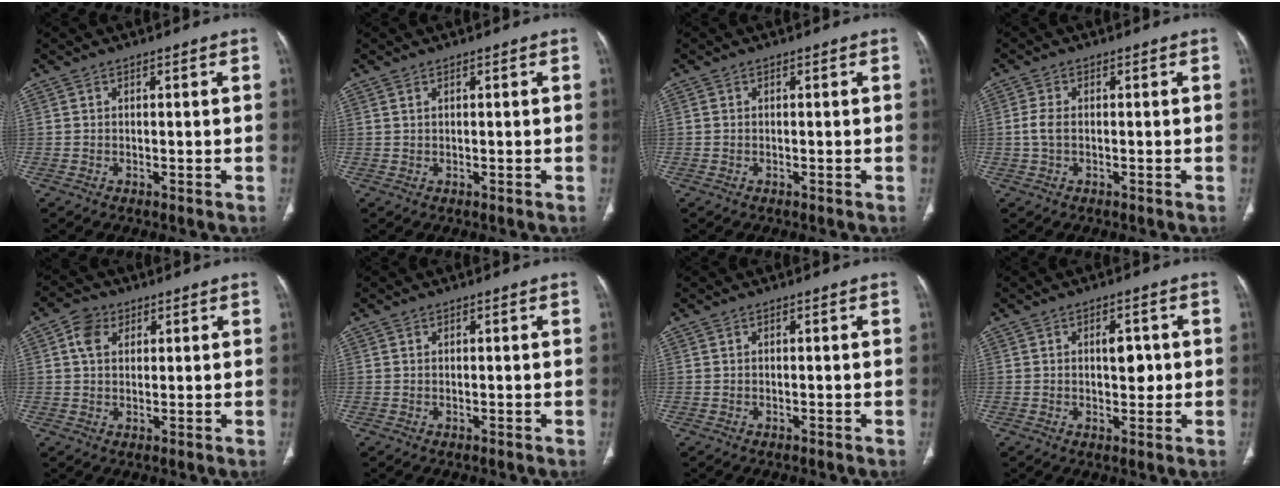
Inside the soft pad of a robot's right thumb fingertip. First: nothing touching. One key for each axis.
{"total": 0.5, "fx": 0.4, "fy": 0.2, "fz": 0.3, "tx": -0.007, "ty": 0.002, "tz": 0.008}
{"total": 0.0}
{"total": 2.6, "fx": -0.2, "fy": 1.4, "fz": 2.2, "tx": -0.054, "ty": 0.006, "tz": -0.006}
{"total": 5.0, "fx": 1.9, "fy": 3.7, "fz": 2.8, "tx": -0.037, "ty": 0.002, "tz": 0.030}
{"total": 0.0}
{"total": 0.0}
{"total": 4.6, "fx": 0.4, "fy": 2.6, "fz": 3.7, "tx": -0.040, "ty": 0.000, "tz": 0.008}